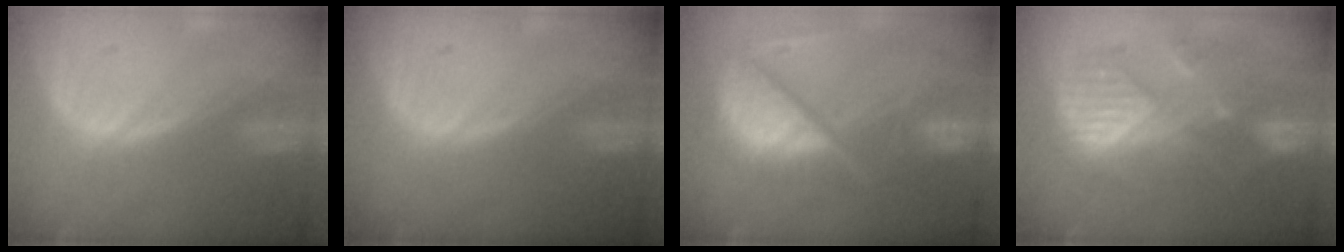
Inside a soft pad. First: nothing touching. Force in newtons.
{"total": 0.0}
{"total": 11.7, "press": 9.7, "slide": 6.4}
{"total": 9.4, "press": 9.3, "slide": 1.6}